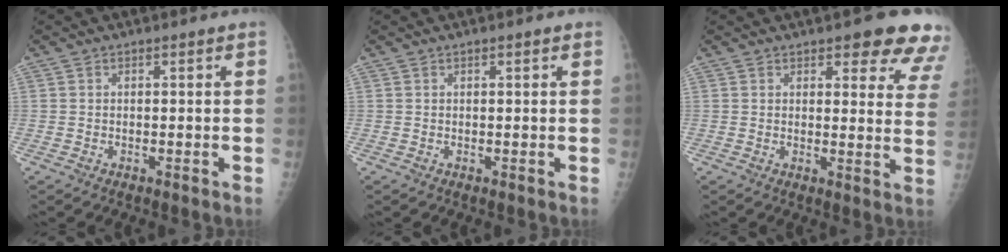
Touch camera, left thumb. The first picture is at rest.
{"total": 0.8, "force": [0.4, 0.2, 0.7], "torque": [-0.011, 0.001, 0.004]}
{"total": 12.2, "force": [8.8, 4.2, 7.4], "torque": [-0.036, -0.041, 0.084]}